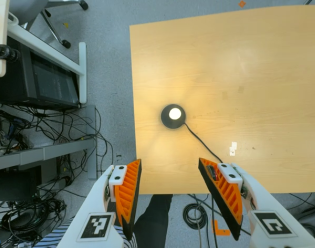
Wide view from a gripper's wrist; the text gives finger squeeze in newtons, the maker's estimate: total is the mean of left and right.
{"total": 0.0}